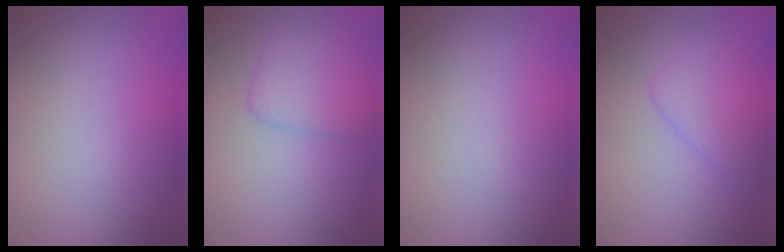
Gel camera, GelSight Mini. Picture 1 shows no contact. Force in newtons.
{"total": 3.0, "press": 3.0, "slide": 0.2}
{"total": 0.0}
{"total": 2.7, "press": 2.7, "slide": 0.3}